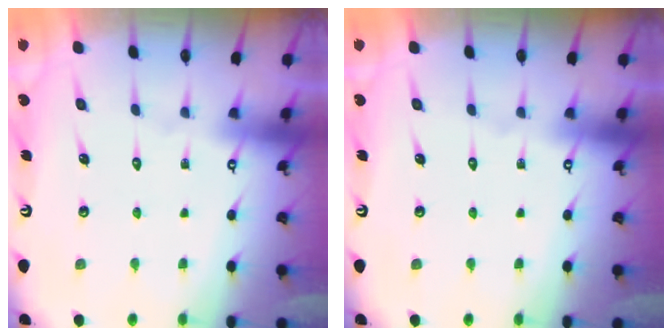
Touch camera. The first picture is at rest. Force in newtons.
{"total": 0.0}